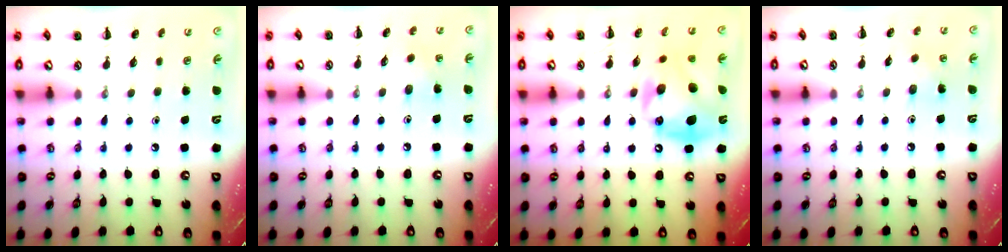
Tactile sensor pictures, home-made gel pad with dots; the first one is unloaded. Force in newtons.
{"total": 3.8, "press": 3.6, "slide": 1.2}
{"total": 16.5, "press": 16.5, "slide": 0.9}
{"total": 5.1, "press": 4.9, "slide": 1.4}